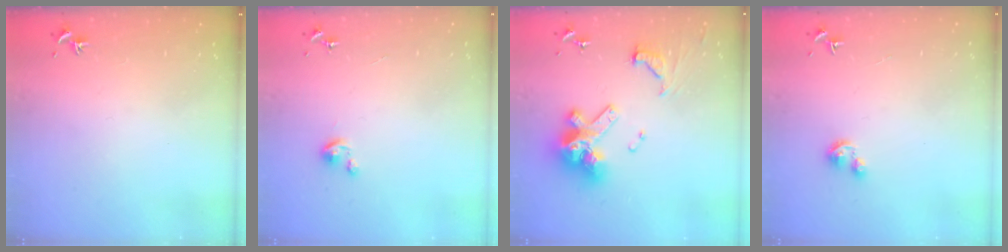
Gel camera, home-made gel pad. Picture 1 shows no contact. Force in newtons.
{"total": 2.3, "press": 2.2, "slide": 0.2}
{"total": 17.6, "press": 17.4, "slide": 2.1}
{"total": 3.0, "press": 2.9, "slide": 0.3}